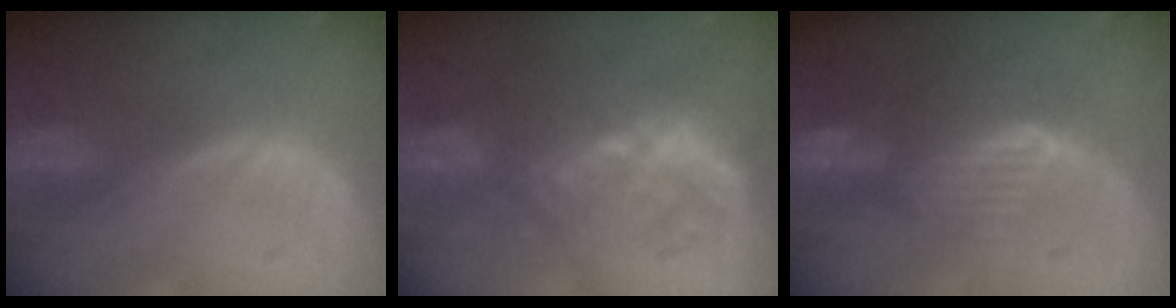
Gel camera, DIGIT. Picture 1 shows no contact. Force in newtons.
{"total": 10.0, "press": 8.6, "slide": 4.9}
{"total": 7.9, "press": 7.3, "slide": 3.0}